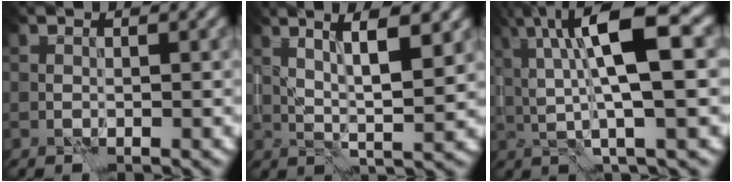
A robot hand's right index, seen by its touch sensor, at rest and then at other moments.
{"total": 5.3, "force": [2.5, 0.7, 4.6], "torque": [-0.075, 0.000, 0.047]}
{"total": 10.1, "force": [3.2, 2.1, 9.4], "torque": [-0.155, 0.014, 0.052]}